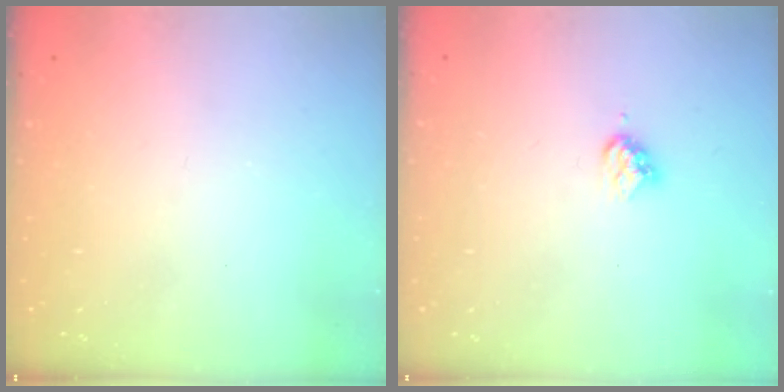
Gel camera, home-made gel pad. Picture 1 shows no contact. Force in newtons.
{"total": 3.7, "press": 3.7, "slide": 0.4}